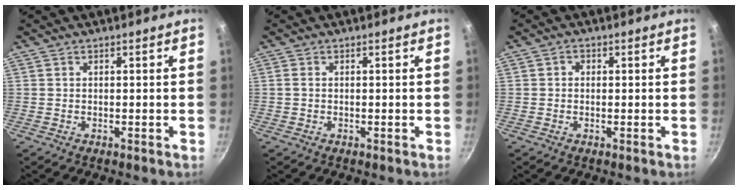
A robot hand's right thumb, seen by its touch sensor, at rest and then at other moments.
{"total": 0.9, "force": [0.0, 0.6, 0.6], "torque": [-0.013, 0.003, -0.002]}
{"total": 1.4, "force": [0.2, 1.2, 0.6], "torque": [-0.006, 0.003, -0.001]}